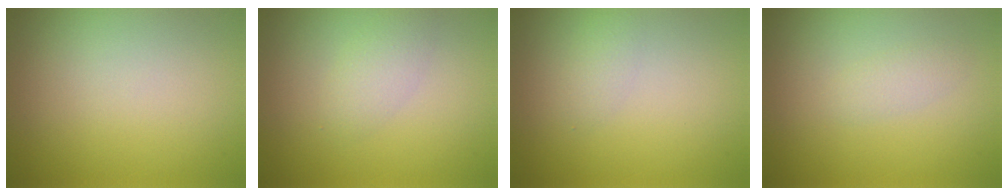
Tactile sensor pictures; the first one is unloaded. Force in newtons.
{"total": 1.8, "press": 1.8, "slide": 0.1}
{"total": 1.1, "press": 1.1, "slide": 0.1}
{"total": 1.2, "press": 1.2, "slide": 0.1}